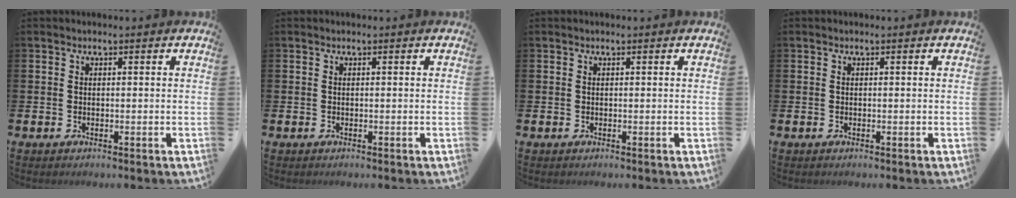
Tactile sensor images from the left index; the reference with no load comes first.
{"total": 0.0}
{"total": 0.0}
{"total": 0.0}